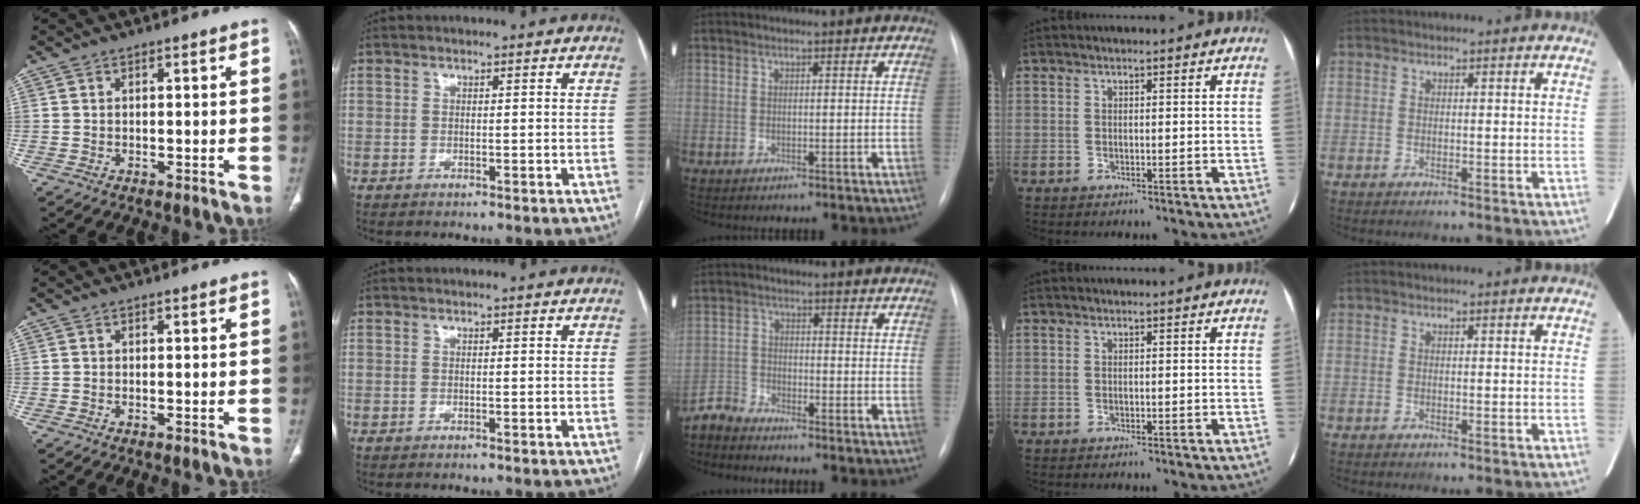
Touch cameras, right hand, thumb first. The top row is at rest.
{"middle": {"total": 3.1, "force": [-3.1, 0.0, -0.5], "torque": [0.011, -0.017, -0.064]}}